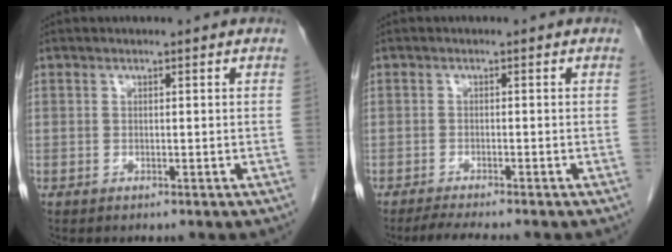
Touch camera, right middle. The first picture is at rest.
{"total": 3.7, "force": [-3.2, -0.3, 1.8], "torque": [-0.035, -0.014, -0.054]}